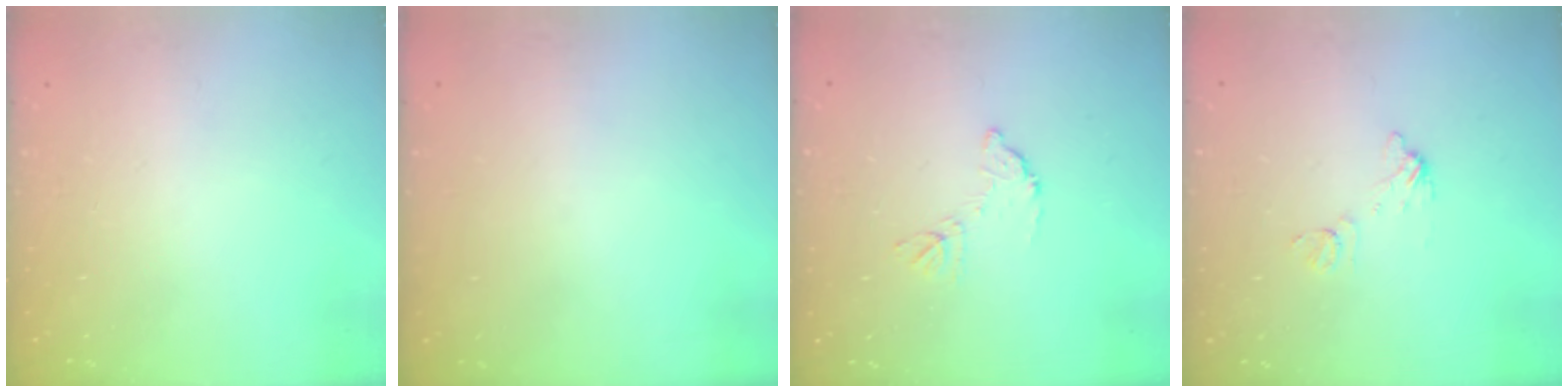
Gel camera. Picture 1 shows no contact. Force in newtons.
{"total": 3.0, "press": 3.0, "slide": 0.1}
{"total": 7.7, "press": 7.7, "slide": 0.4}
{"total": 6.9, "press": 6.8, "slide": 0.5}